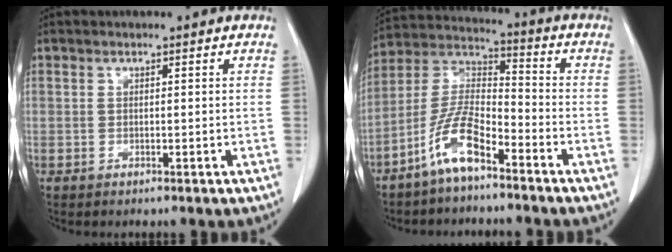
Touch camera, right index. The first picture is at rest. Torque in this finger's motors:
{"motor_torque": [0.13, -0.18, 0.15, 0.06]}